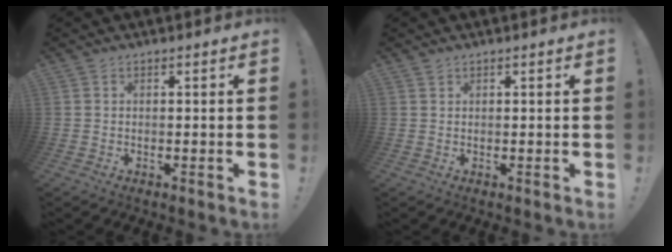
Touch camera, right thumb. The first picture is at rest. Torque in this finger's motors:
{"motor_torque": [-0.04, 0.12, 0.07, -0.12, 0.00]}